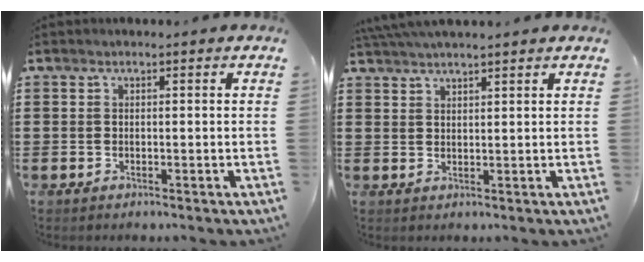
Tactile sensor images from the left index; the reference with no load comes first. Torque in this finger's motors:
{"motor_torque": [0.56, -0.55, 0.98, 0.12]}